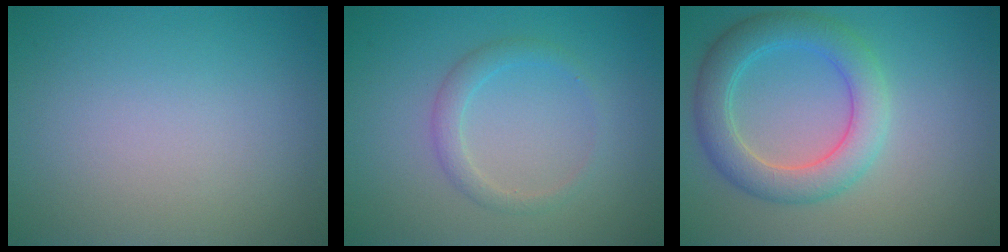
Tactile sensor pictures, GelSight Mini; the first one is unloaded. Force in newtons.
{"total": 1.8, "press": 1.8, "slide": 0.0}
{"total": 5.0, "press": 5.0, "slide": 0.1}